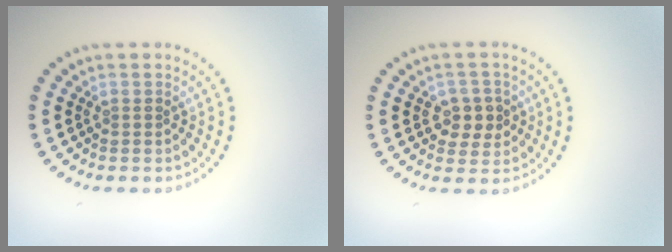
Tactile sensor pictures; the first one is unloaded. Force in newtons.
{"total": 2.8, "press": 2.7, "slide": 0.7}